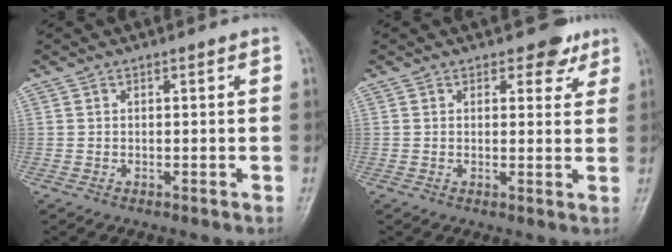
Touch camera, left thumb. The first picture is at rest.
{"total": 4.0, "force": [2.9, 2.4, 1.5], "torque": [0.010, -0.015, 0.033]}